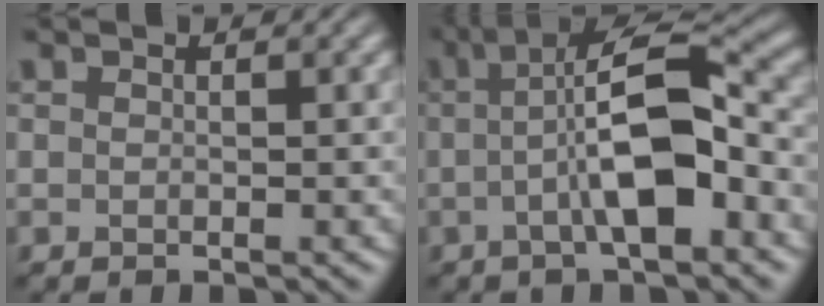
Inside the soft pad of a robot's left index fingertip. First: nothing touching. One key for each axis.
{"total": 8.8, "fx": -1.1, "fy": 2.6, "fz": 8.3, "tx": -0.137, "ty": 0.018, "tz": -0.024}